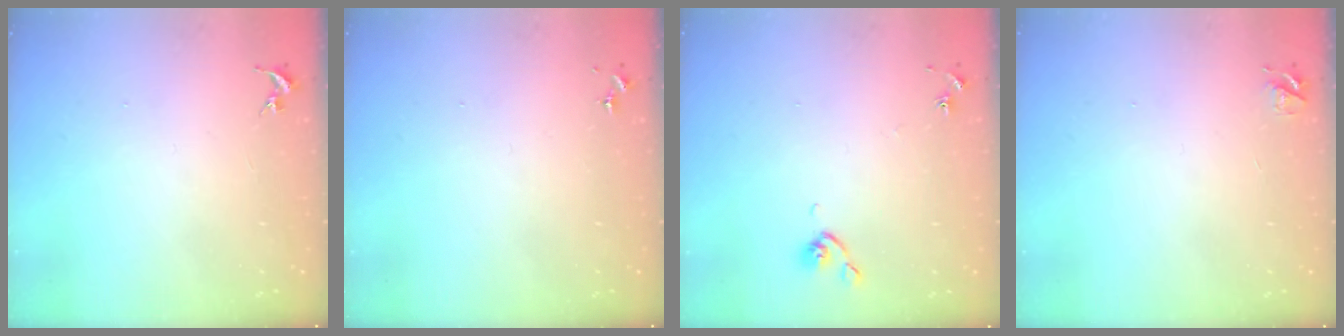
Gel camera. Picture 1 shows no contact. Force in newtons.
{"total": 0.0}
{"total": 5.9, "press": 5.8, "slide": 0.8}
{"total": 4.7, "press": 4.7, "slide": 0.6}